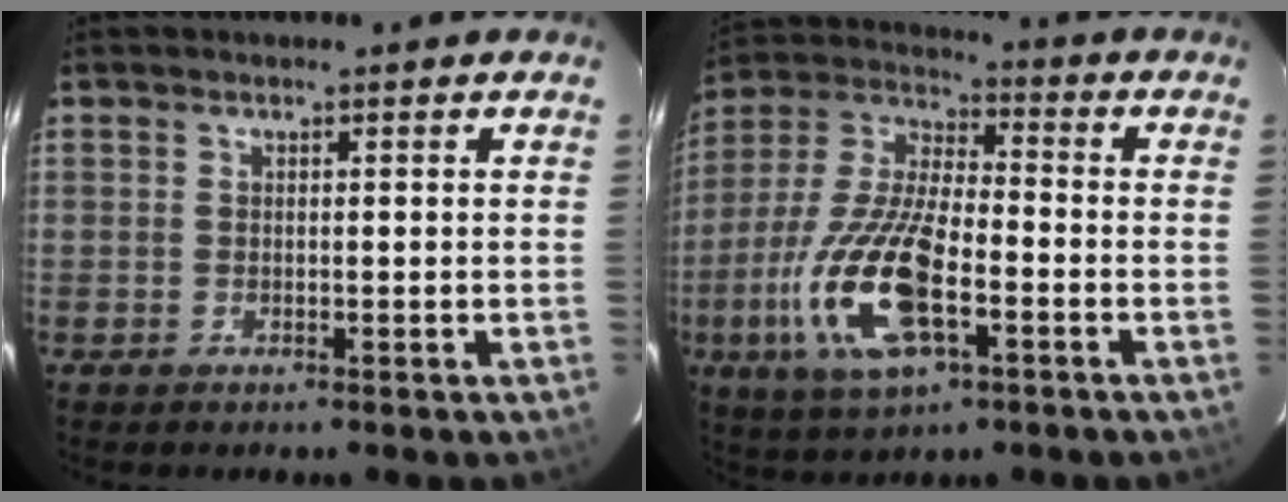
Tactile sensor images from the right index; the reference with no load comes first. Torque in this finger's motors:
{"motor_torque": [1.73, -0.41, 1.05, 0.16]}